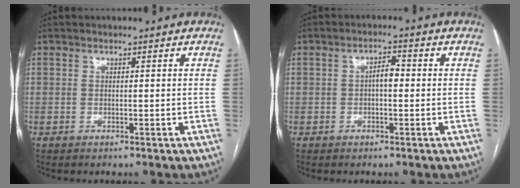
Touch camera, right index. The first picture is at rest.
{"total": 2.7, "force": [-0.1, 1.1, 2.5], "torque": [-0.037, 0.010, -0.004]}